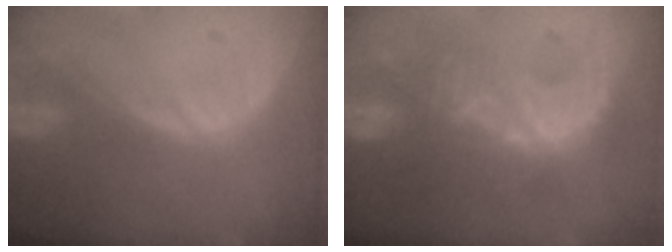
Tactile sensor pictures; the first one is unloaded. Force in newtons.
{"total": 9.9, "press": 8.6, "slide": 5.0}